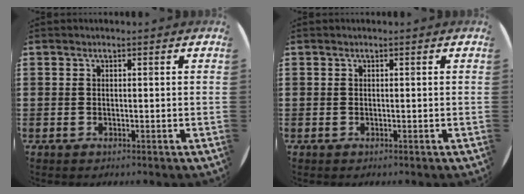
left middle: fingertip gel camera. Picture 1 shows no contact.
{"total": 0.0}